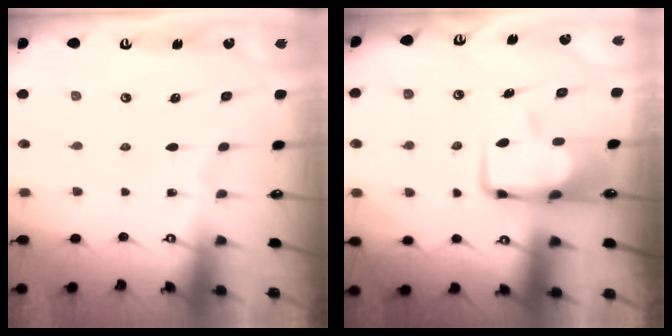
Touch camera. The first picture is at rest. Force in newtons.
{"total": 8.2, "press": 8.0, "slide": 1.5}